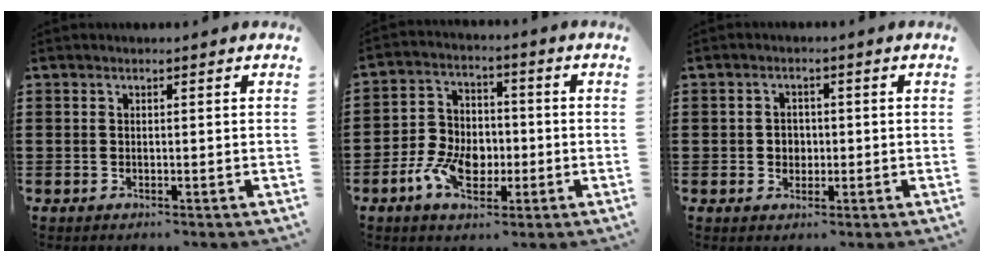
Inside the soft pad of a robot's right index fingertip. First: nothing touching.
{"total": 8.0, "force": [-2.5, 5.7, 5.1], "torque": [-0.117, 0.012, -0.047]}
{"total": 2.2, "force": [-0.2, 2.0, 0.8], "torque": [-0.023, 0.007, -0.008]}